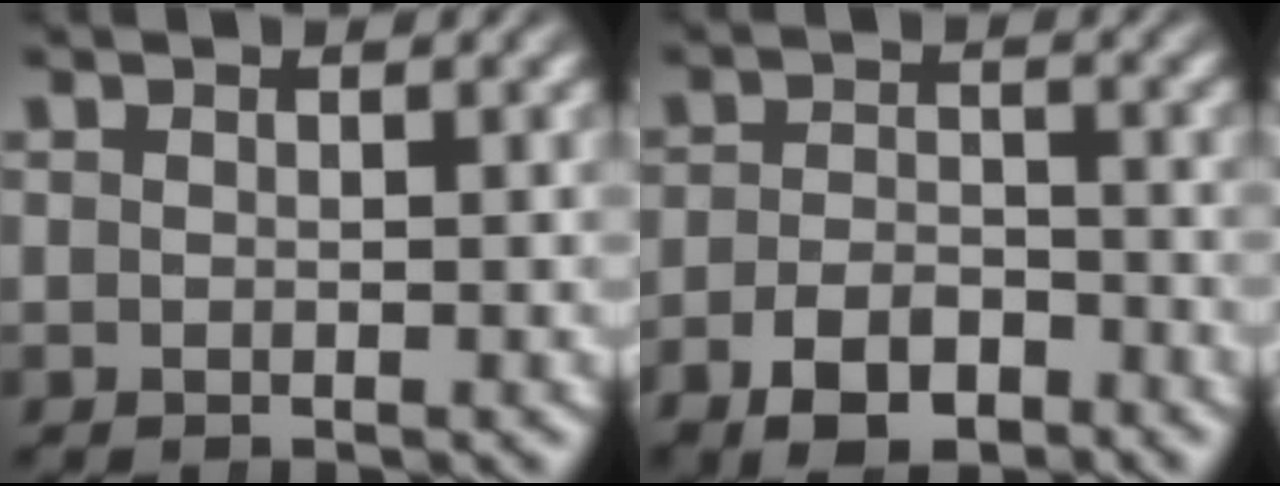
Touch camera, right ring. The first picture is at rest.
{"total": 4.8, "force": [-3.5, 2.2, 2.4], "torque": [-0.028, -0.014, -0.053]}